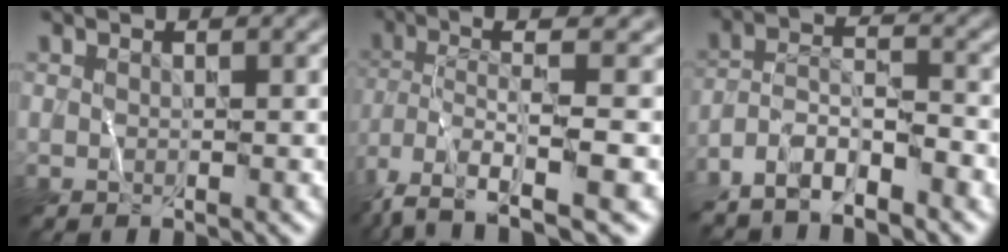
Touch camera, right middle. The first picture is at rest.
{"total": 8.3, "force": [-3.4, 1.8, 7.3], "torque": [-0.142, -0.003, -0.065]}
{"total": 5.5, "force": [-4.6, 1.0, 2.9], "torque": [-0.049, 0.006, -0.091]}